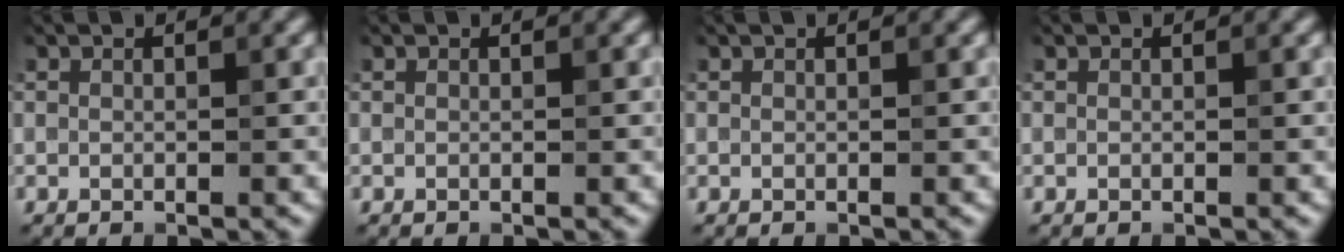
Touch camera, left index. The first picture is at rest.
{"total": 0.0}
{"total": 0.0}
{"total": 0.0}